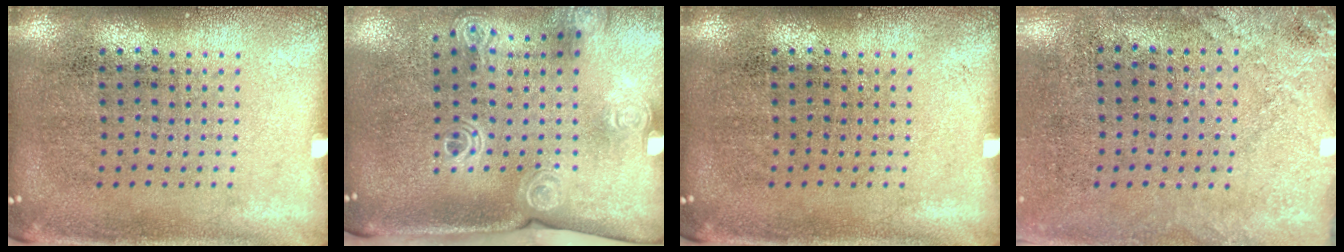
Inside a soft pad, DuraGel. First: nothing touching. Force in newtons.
{"total": 2.1, "press": 1.6, "slide": 1.3}
{"total": 0.0}
{"total": 2.5, "press": 2.1, "slide": 1.4}